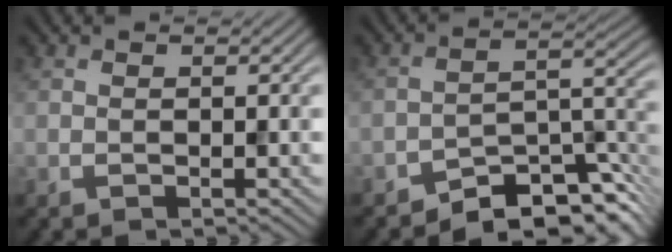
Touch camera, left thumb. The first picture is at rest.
{"total": 8.9, "force": [-7.4, 2.8, 4.1], "torque": [-0.041, 0.008, -0.139]}